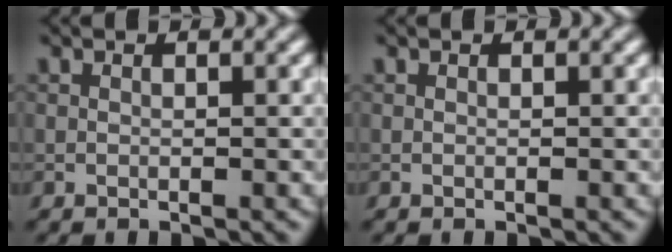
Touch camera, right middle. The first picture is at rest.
{"total": 0.0}